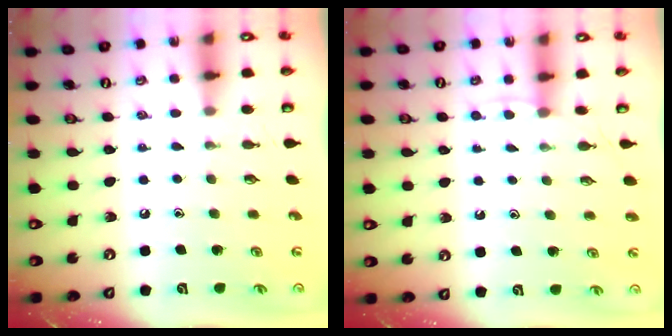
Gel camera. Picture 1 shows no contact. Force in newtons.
{"total": 3.0, "press": 3.0, "slide": 0.4}